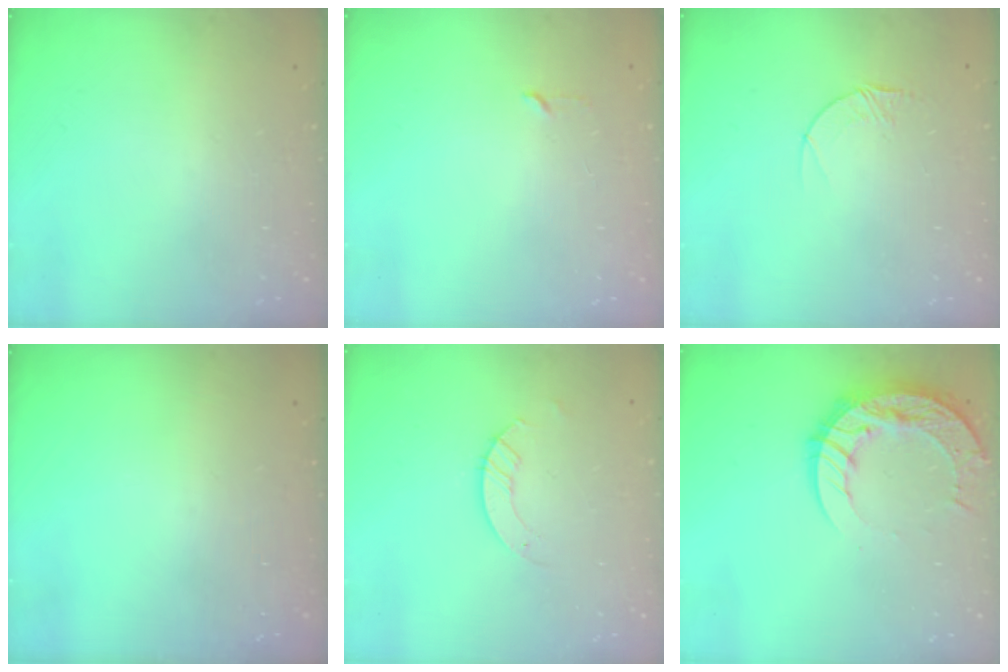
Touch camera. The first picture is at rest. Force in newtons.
{"total": 2.3, "press": 2.2, "slide": 0.3}
{"total": 4.1, "press": 4.1, "slide": 0.4}
{"total": 0.0}
{"total": 3.3, "press": 3.3, "slide": 0.2}
{"total": 14.0, "press": 14.0, "slide": 1.3}